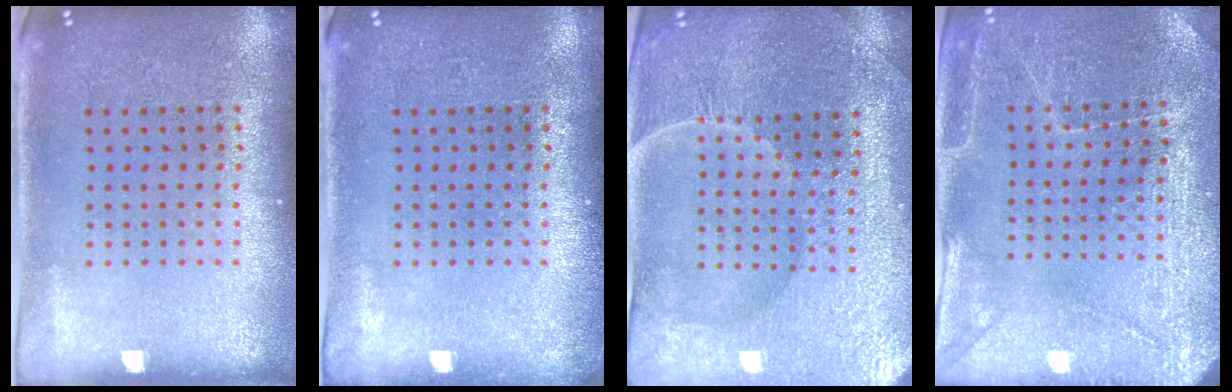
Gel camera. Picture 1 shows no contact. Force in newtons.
{"total": 0.6, "press": 0.6, "slide": 0.2}
{"total": 4.3, "press": 4.1, "slide": 1.2}
{"total": 2.9, "press": 2.9, "slide": 0.2}